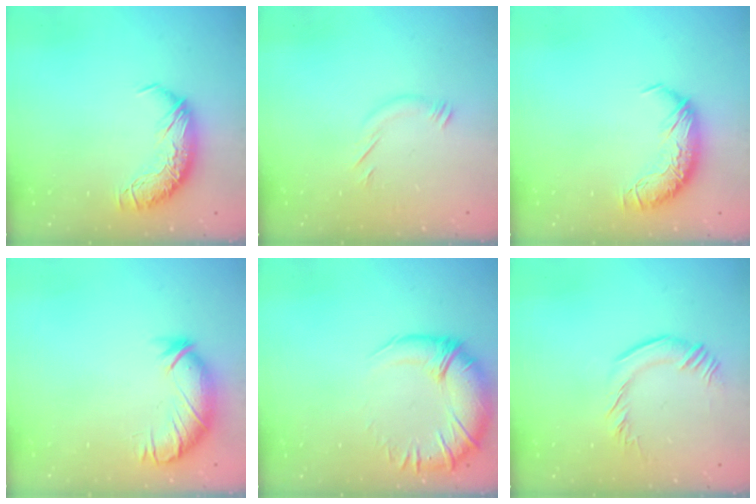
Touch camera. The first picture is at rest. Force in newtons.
{"total": 5.4, "press": 5.3, "slide": 1.2}
{"total": 0.0}
{"total": 3.7, "press": 3.2, "slide": 1.8}
{"total": 2.8, "press": 0.5, "slide": 2.8}
{"total": 0.9, "press": 0.3, "slide": 0.8}